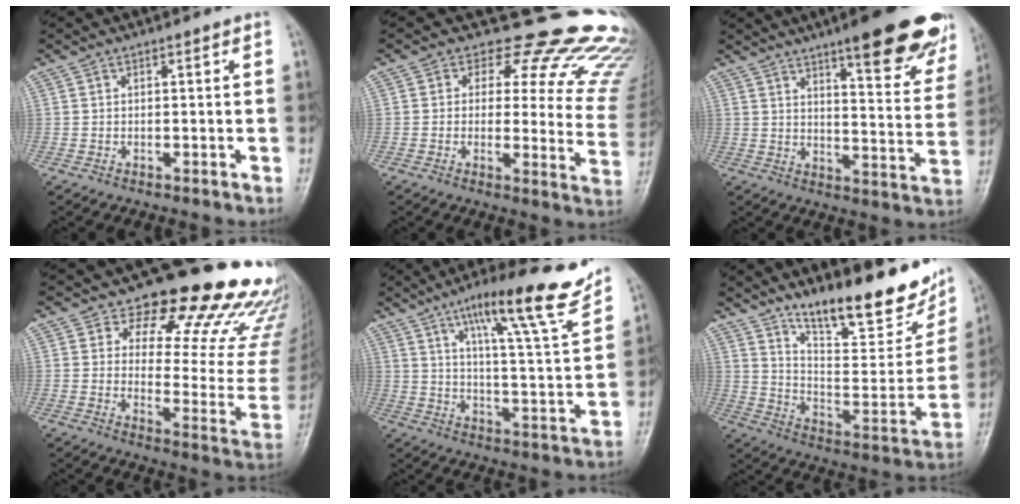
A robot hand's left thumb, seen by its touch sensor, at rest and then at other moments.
{"total": 21.1, "force": [16.6, 9.1, 9.2], "torque": [-0.061, -0.112, 0.167]}
{"total": 20.0, "force": [13.1, 4.7, 14.4], "torque": [-0.148, -0.062, 0.169]}
{"total": 22.4, "force": [18.8, 7.8, 9.3], "torque": [-0.064, -0.150, 0.222]}
{"total": 18.3, "force": [12.5, 2.2, 13.2], "torque": [-0.178, -0.065, 0.189]}
{"total": 23.5, "force": [16.4, 7.3, 15.2], "torque": [-0.172, -0.085, 0.255]}